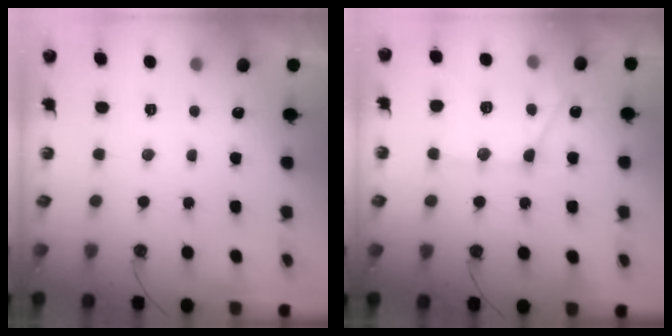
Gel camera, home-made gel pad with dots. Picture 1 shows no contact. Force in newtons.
{"total": 14.0, "press": 14.0, "slide": 1.2}